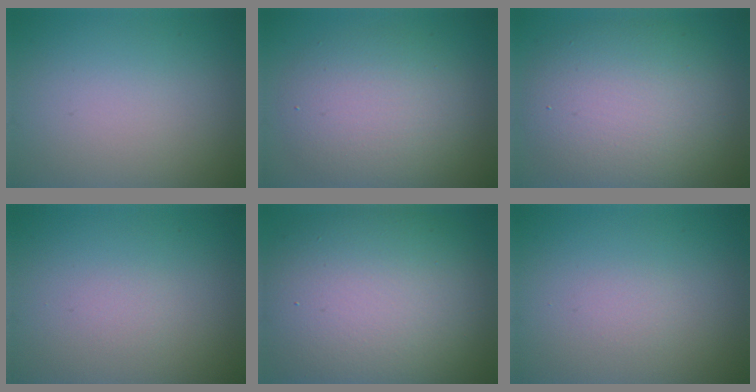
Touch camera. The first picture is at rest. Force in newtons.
{"total": 5.7, "press": 5.7, "slide": 0.2}
{"total": 8.8, "press": 8.8, "slide": 0.6}
{"total": 0.6, "press": 0.6, "slide": 0.0}
{"total": 13.9, "press": 13.9, "slide": 0.7}
{"total": 0.6, "press": 0.6, "slide": 0.0}